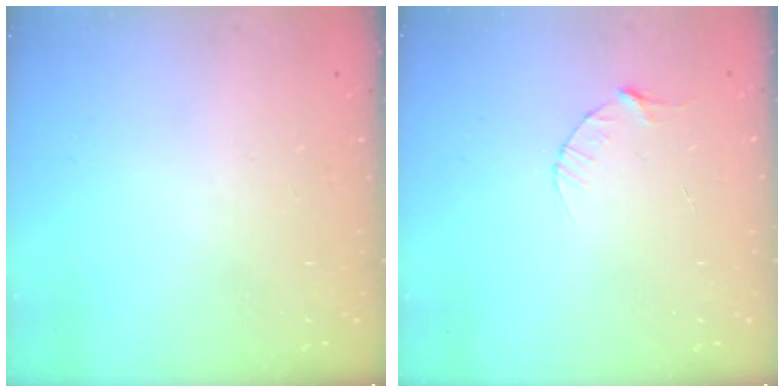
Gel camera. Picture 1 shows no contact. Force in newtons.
{"total": 3.1, "press": 3.0, "slide": 0.4}